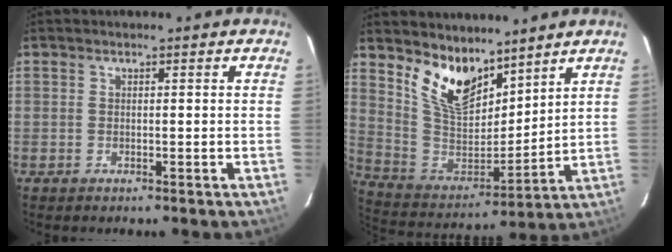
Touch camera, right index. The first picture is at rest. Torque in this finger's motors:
{"motor_torque": [-0.05, 0.56, 0.20, 0.06]}